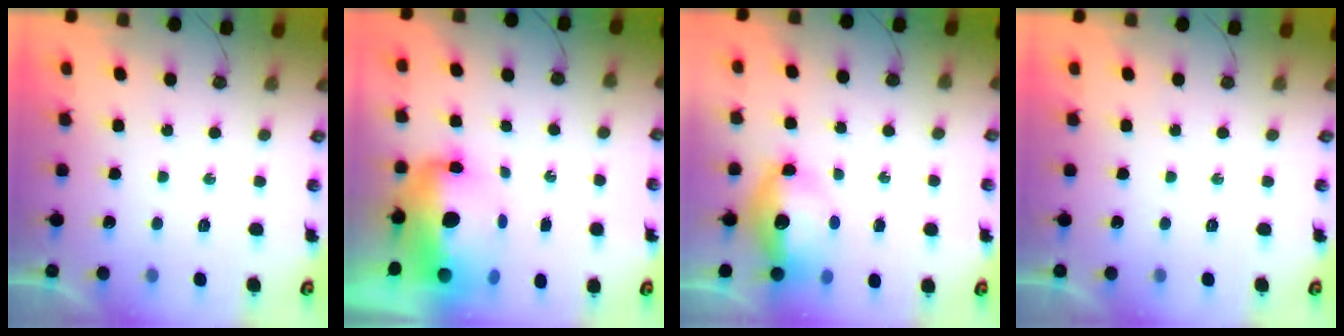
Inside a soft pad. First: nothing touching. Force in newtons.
{"total": 14.1, "press": 14.1, "slide": 1.3}
{"total": 12.4, "press": 12.3, "slide": 1.2}
{"total": 0.0}